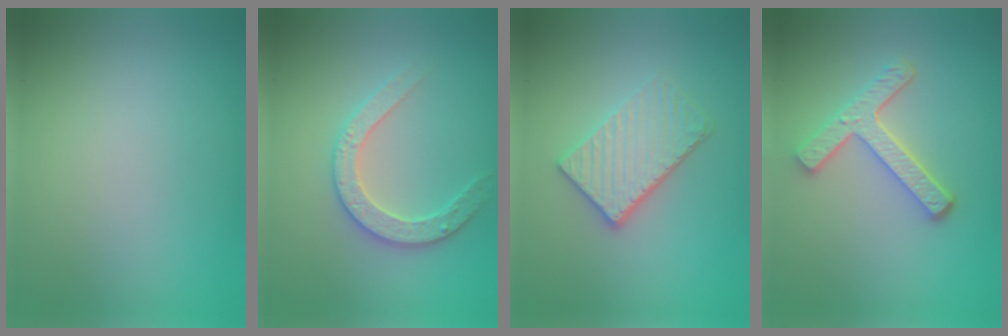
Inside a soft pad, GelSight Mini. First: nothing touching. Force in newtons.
{"total": 2.8, "press": 2.8, "slide": 0.3}
{"total": 3.6, "press": 3.1, "slide": 1.8}
{"total": 4.3, "press": 3.3, "slide": 2.7}